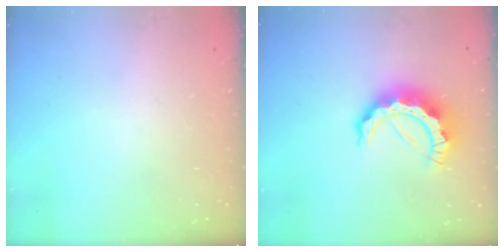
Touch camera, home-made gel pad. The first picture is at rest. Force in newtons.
{"total": 10.8, "press": 10.7, "slide": 1.2}